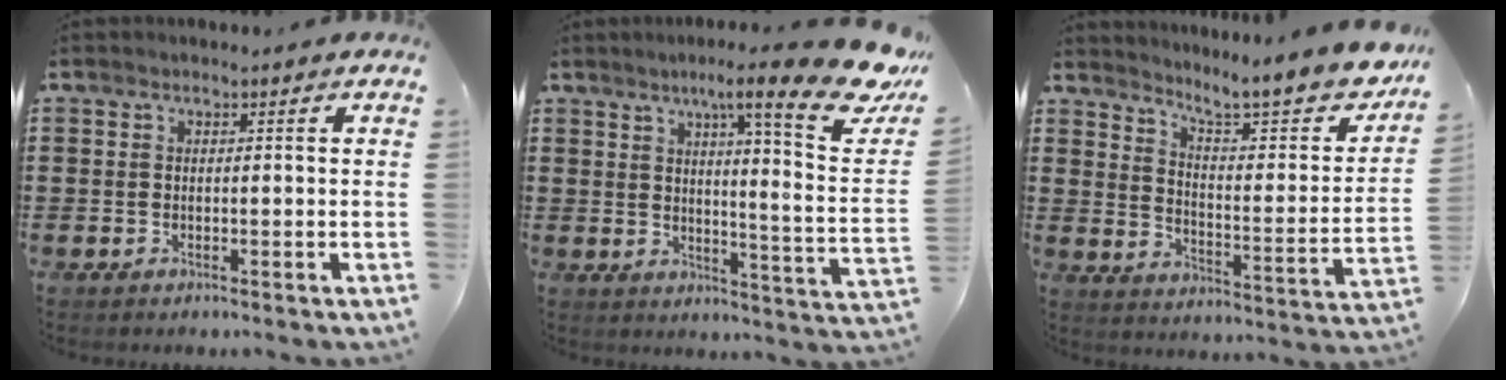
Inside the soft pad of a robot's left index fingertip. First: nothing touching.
{"total": 14.0, "force": [9.5, 1.1, 10.2], "torque": [-0.160, -0.061, 0.141]}
{"total": 8.0, "force": [6.8, 0.5, 4.1], "torque": [-0.086, -0.058, 0.106]}